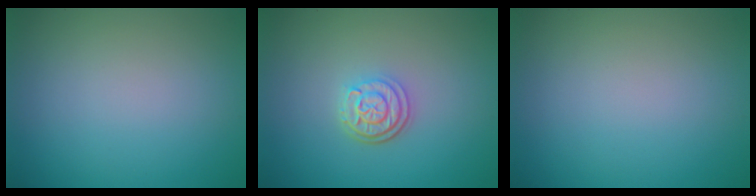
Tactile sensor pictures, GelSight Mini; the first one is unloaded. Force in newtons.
{"total": 3.1, "press": 2.4, "slide": 1.8}
{"total": 0.0}